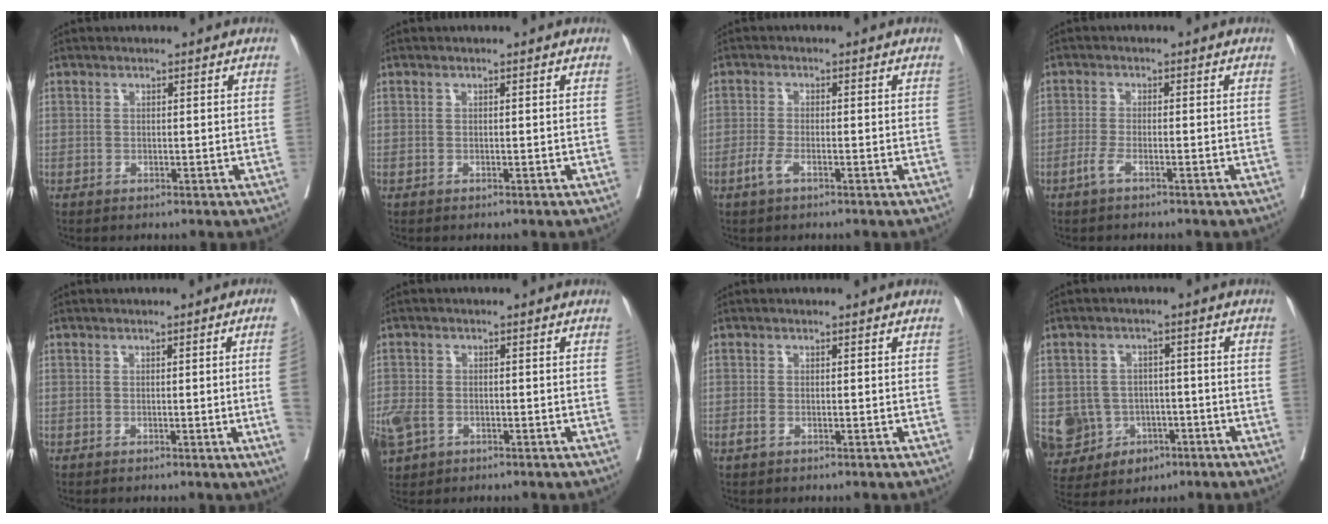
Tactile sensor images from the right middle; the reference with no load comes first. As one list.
[{"total": 0.0}, {"total": 2.3, "force": [-1.3, 0.7, 1.8], "torque": [-0.045, -0.002, -0.028]}, {"total": 1.9, "force": [-1.3, 0.2, 1.4], "torque": [-0.035, -0.002, -0.028]}, {"total": 5.9, "force": [-0.8, -2.2, 5.4], "torque": [-0.067, -0.015, -0.006]}, {"total": 8.8, "force": [-3.9, 6.3, 4.7], "torque": [-0.140, -0.008, -0.065]}, {"total": 0.8, "force": [-0.4, 0.4, 0.6], "torque": [-0.016, -0.001, -0.005]}, {"total": 9.3, "force": [-2.9, 8.5, 2.6], "torque": [-0.065, 0.014, -0.032]}]